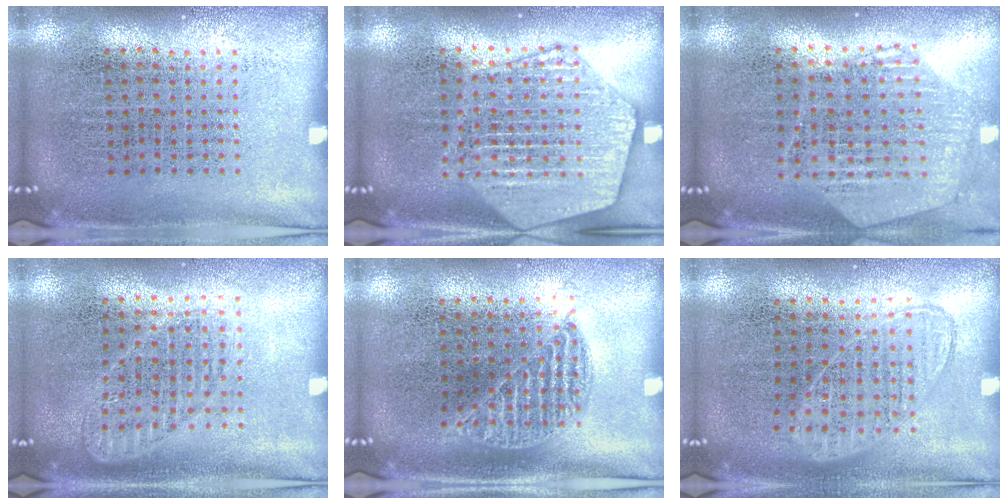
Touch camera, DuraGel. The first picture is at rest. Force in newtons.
{"total": 2.5, "press": 2.5, "slide": 0.2}
{"total": 1.1, "press": 1.1, "slide": 0.2}
{"total": 1.3, "press": 1.2, "slide": 0.3}
{"total": 0.9, "press": 0.8, "slide": 0.4}
{"total": 1.0, "press": 0.9, "slide": 0.4}